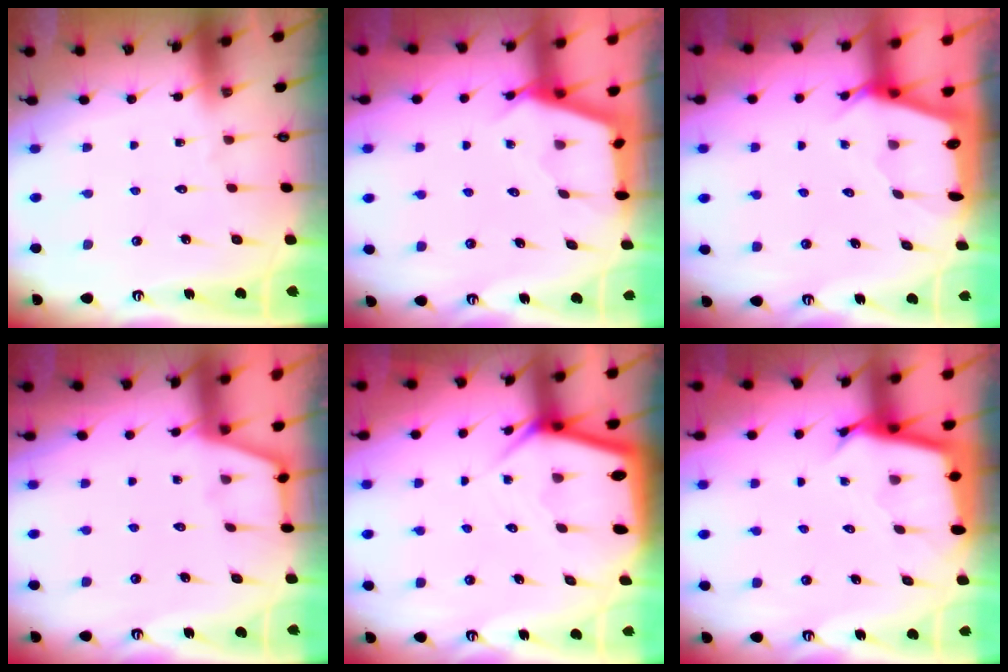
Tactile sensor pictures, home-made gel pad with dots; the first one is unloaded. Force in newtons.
{"total": 3.1, "press": 3.1, "slide": 0.3}
{"total": 2.3, "press": 2.3, "slide": 0.3}
{"total": 2.1, "press": 2.1, "slide": 0.3}
{"total": 5.8, "press": 5.8, "slide": 0.5}
{"total": 3.0, "press": 3.0, "slide": 0.0}